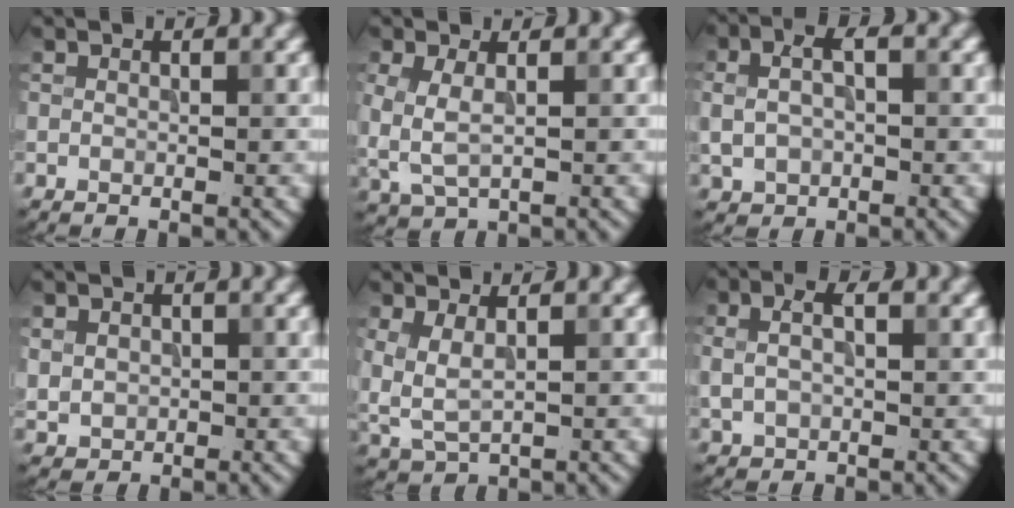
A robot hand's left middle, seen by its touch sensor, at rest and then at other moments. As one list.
[{"total": 3.3, "force": [0.1, 1.8, 2.8], "torque": [-0.072, -0.004, 0.002]}, {"total": 3.6, "force": [0.5, 2.2, 2.7], "torque": [-0.057, 0.006, 0.009]}, {"total": 2.0, "force": [0.3, 1.9, 0.8], "torque": [-0.018, -0.004, 0.010]}, {"total": 3.3, "force": [0.7, 1.7, 2.7], "torque": [-0.067, -0.003, 0.016]}, {"total": 3.2, "force": [0.8, 1.9, 2.5], "torque": [-0.055, 0.006, 0.015]}]